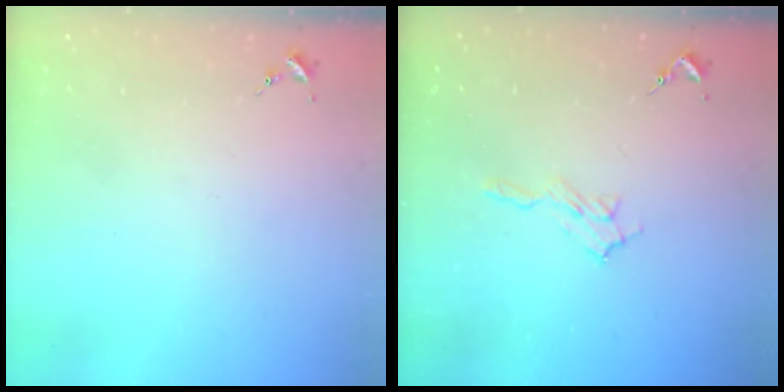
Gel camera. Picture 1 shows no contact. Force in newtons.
{"total": 6.5, "press": 6.5, "slide": 0.8}